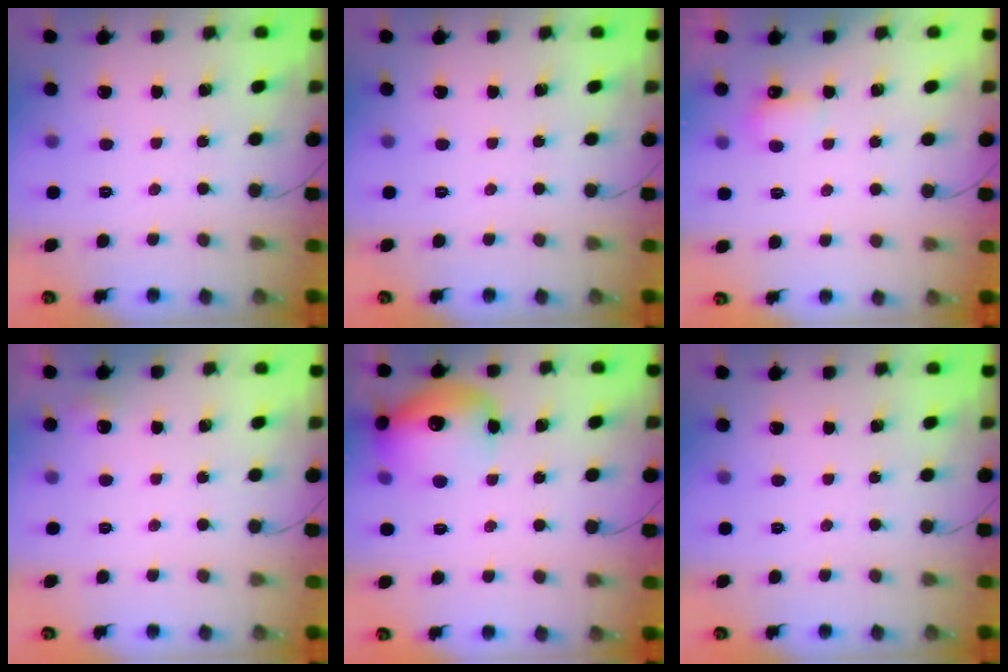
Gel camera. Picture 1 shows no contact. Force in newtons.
{"total": 0.0}
{"total": 2.8, "press": 2.7, "slide": 0.6}
{"total": 4.0, "press": 3.7, "slide": 1.4}
{"total": 16.2, "press": 16.1, "slide": 1.8}
{"total": 0.0}